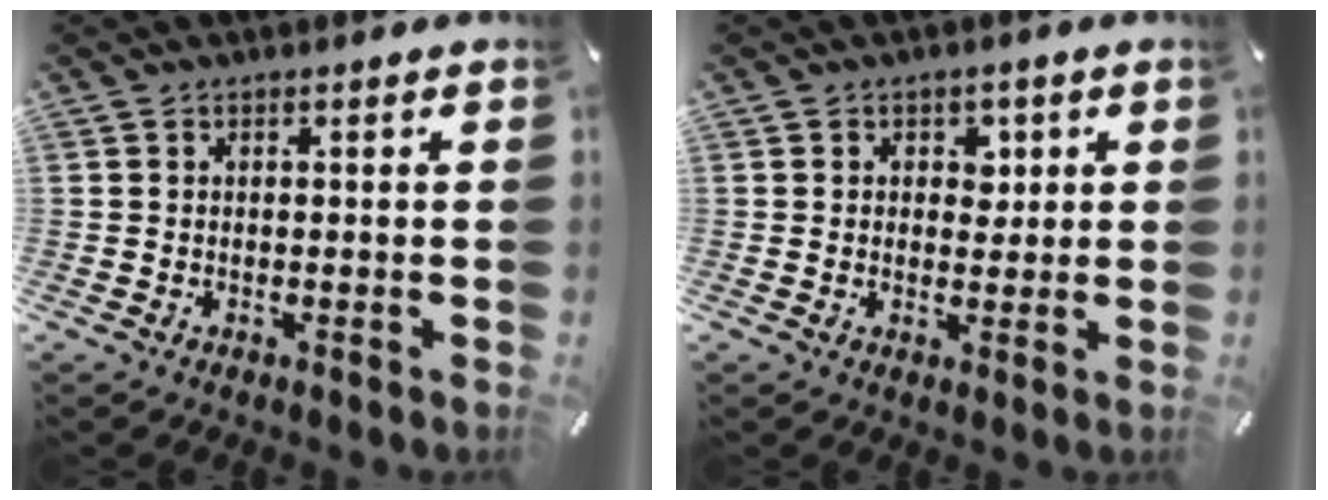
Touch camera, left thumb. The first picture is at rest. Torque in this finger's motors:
{"motor_torque": [0.15, -0.45, 0.06, 0.13, -0.02]}